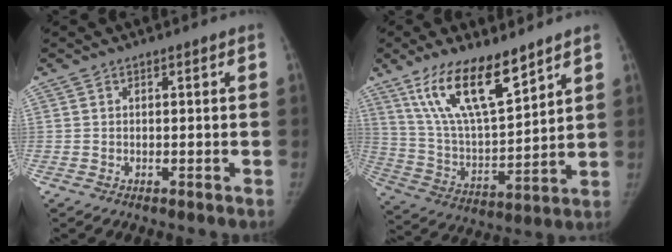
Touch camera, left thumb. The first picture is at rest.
{"total": 16.6, "force": [10.9, 5.3, 11.4], "torque": [-0.184, -0.053, 0.217]}